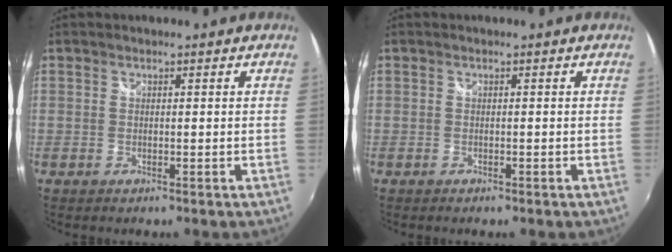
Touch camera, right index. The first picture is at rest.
{"total": 0.8, "force": [-0.7, 0.3, 0.3], "torque": [-0.010, -0.003, -0.011]}